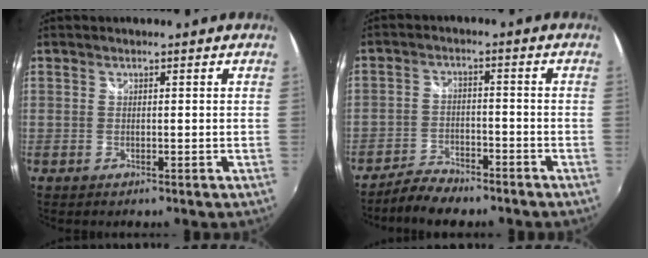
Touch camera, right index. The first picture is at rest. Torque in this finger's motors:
{"motor_torque": [0.39, -0.47, -0.10, 0.01]}